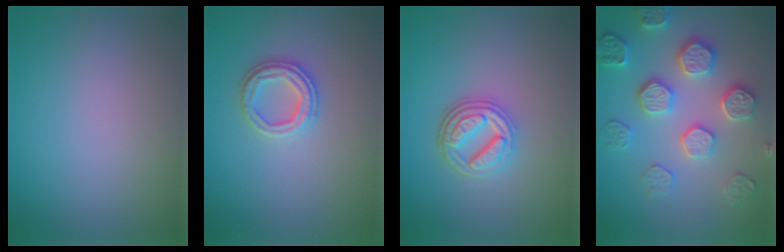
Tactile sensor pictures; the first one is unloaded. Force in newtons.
{"total": 2.6, "press": 2.5, "slide": 0.3}
{"total": 4.5, "press": 3.4, "slide": 2.9}
{"total": 4.8, "press": 4.7, "slide": 1.0}